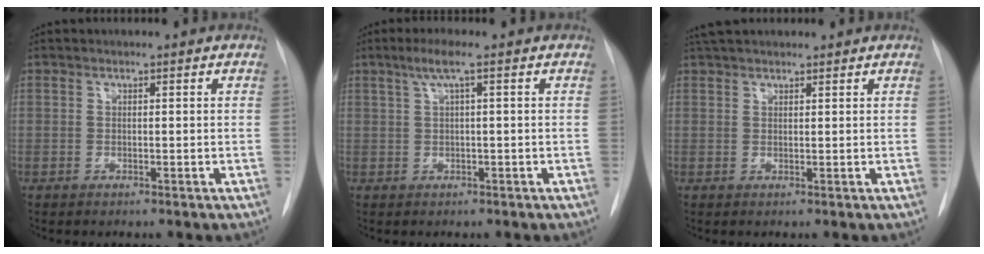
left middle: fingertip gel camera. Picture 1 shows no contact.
{"total": 2.9, "force": [1.2, -0.3, 2.7], "torque": [-0.061, 0.013, 0.025]}
{"total": 5.1, "force": [4.4, 1.5, 2.1], "torque": [-0.029, 0.036, 0.075]}